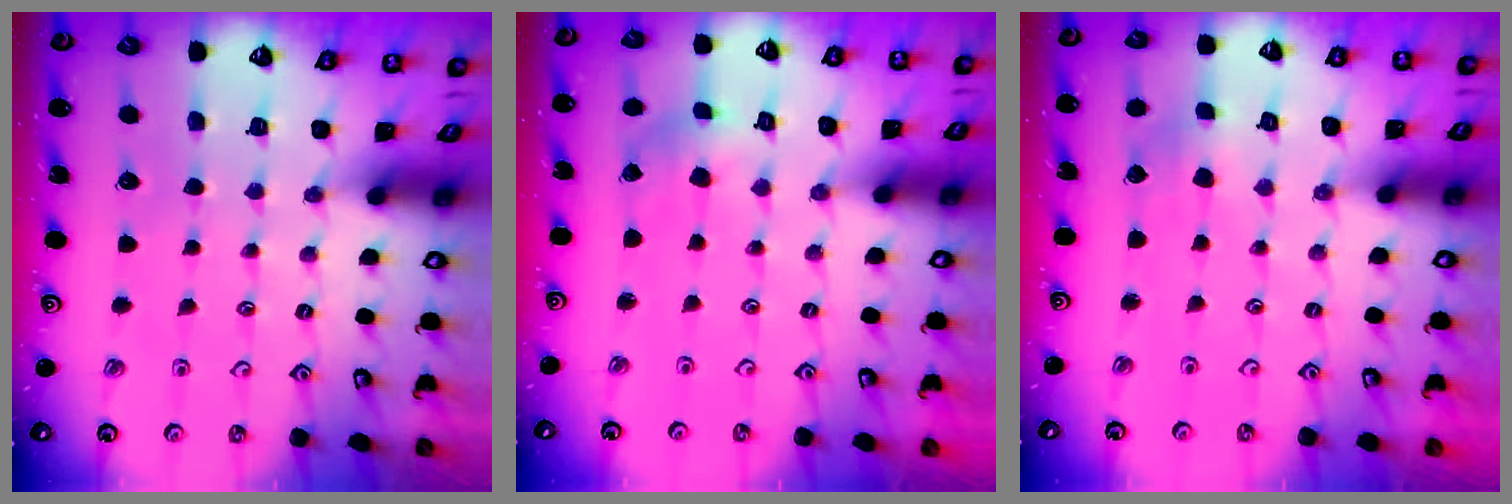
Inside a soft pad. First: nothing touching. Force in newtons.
{"total": 1.1, "press": 1.1, "slide": 0.3}
{"total": 2.5, "press": 2.5, "slide": 0.3}